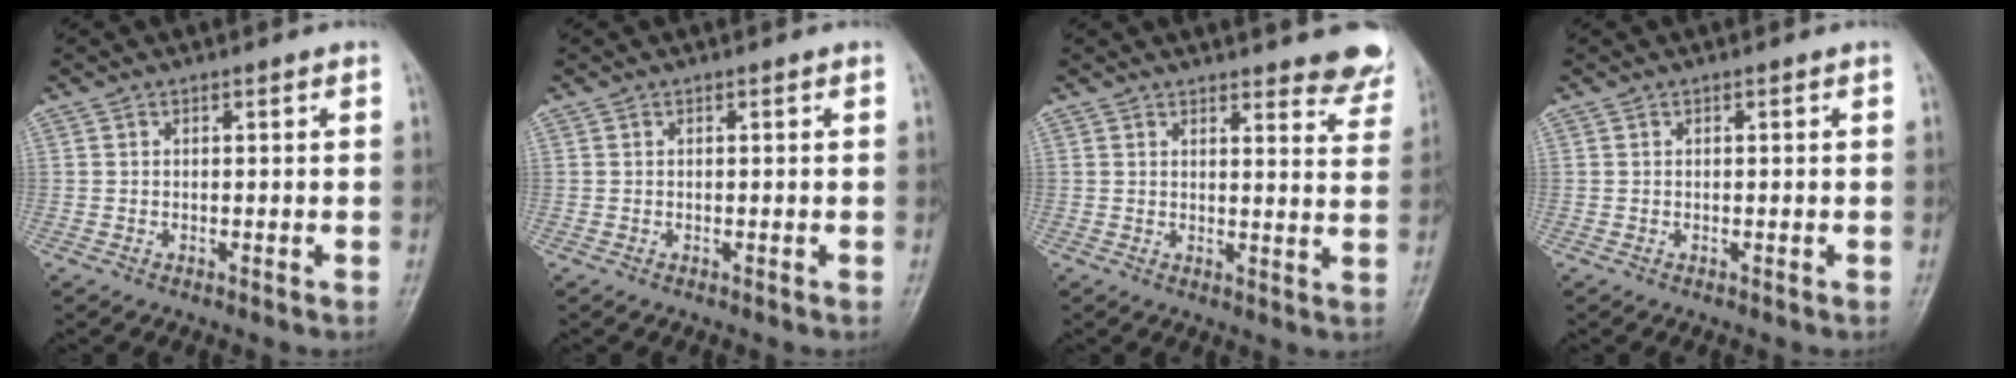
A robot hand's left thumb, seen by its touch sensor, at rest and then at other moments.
{"total": 0.0}
{"total": 9.9, "force": [8.6, 2.6, 4.2], "torque": [-0.012, -0.049, 0.084]}
{"total": 0.0}